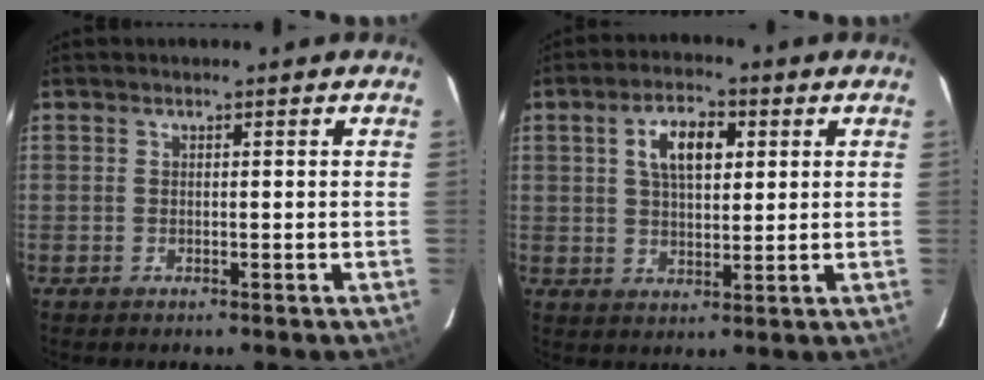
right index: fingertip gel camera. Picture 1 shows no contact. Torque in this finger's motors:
{"motor_torque": [0.76, 0.60, 0.24, 0.07]}